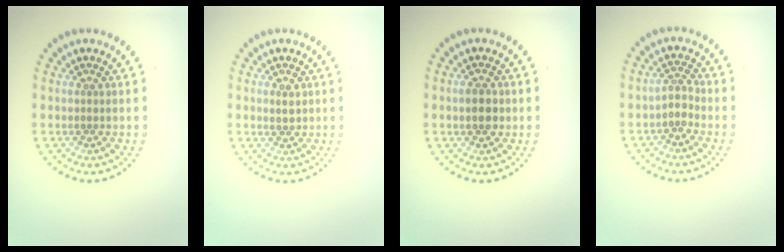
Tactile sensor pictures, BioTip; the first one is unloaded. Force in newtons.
{"total": 1.2, "press": 1.1, "slide": 0.4}
{"total": 2.2, "press": 2.2, "slide": 0.1}
{"total": 1.7, "press": 1.3, "slide": 1.1}